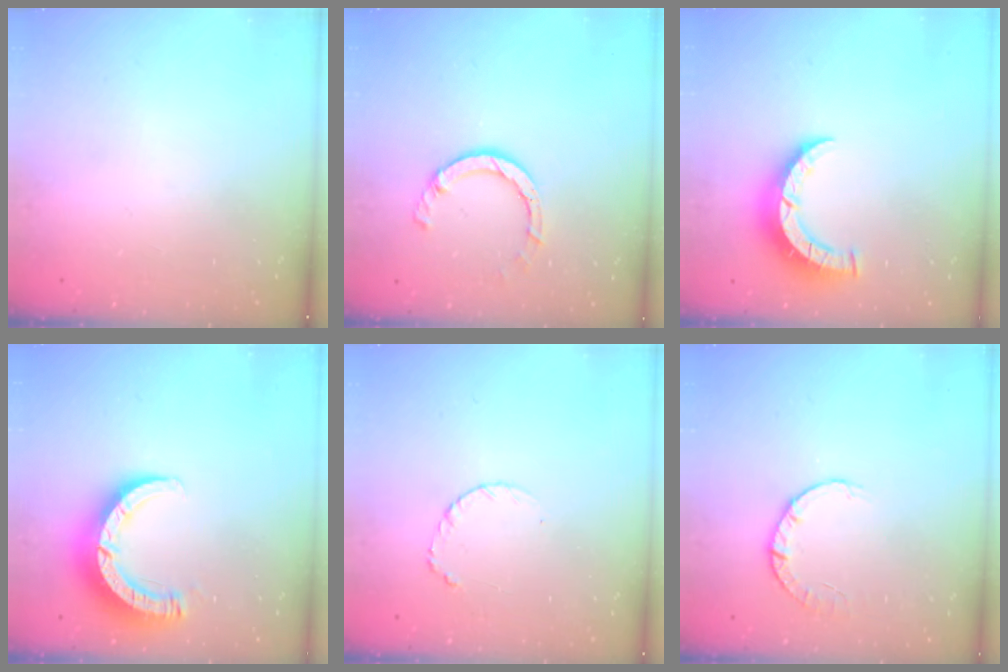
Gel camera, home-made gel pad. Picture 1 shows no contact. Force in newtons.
{"total": 6.2, "press": 6.2, "slide": 0.9}
{"total": 6.8, "press": 6.8, "slide": 0.6}
{"total": 9.1, "press": 9.1, "slide": 1.1}
{"total": 3.7, "press": 3.7, "slide": 0.5}
{"total": 2.8, "press": 2.8, "slide": 0.4}